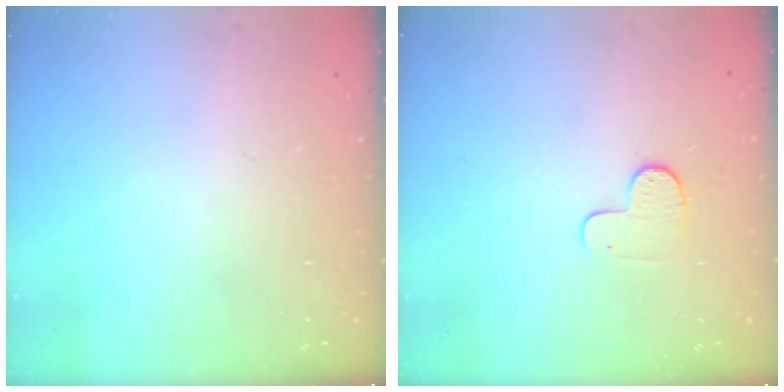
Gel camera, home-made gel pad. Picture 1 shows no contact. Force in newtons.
{"total": 6.6, "press": 6.6, "slide": 0.6}